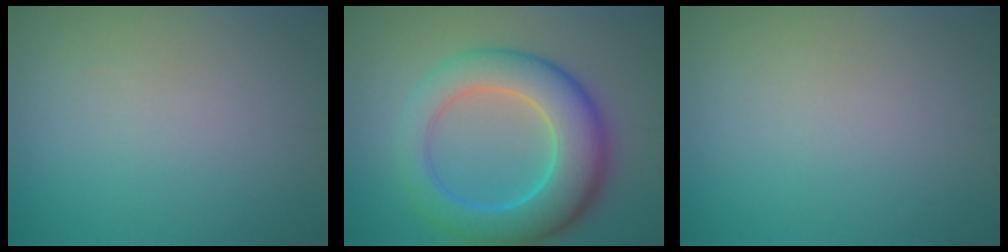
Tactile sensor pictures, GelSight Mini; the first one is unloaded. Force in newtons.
{"total": 8.9, "press": 8.9, "slide": 0.3}
{"total": 0.0}